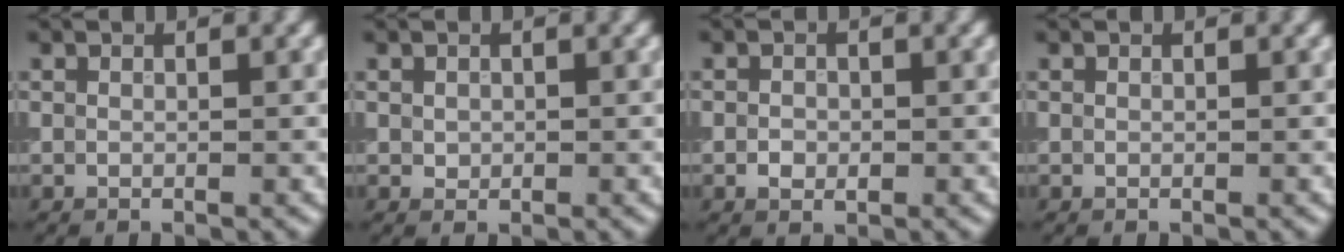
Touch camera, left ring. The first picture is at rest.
{"total": 0.7, "force": [0.1, 0.7, 0.3], "torque": [-0.002, -0.001, 0.002]}
{"total": 1.4, "force": [-0.4, 1.0, 0.9], "torque": [-0.013, 0.000, -0.009]}
{"total": 0.0}